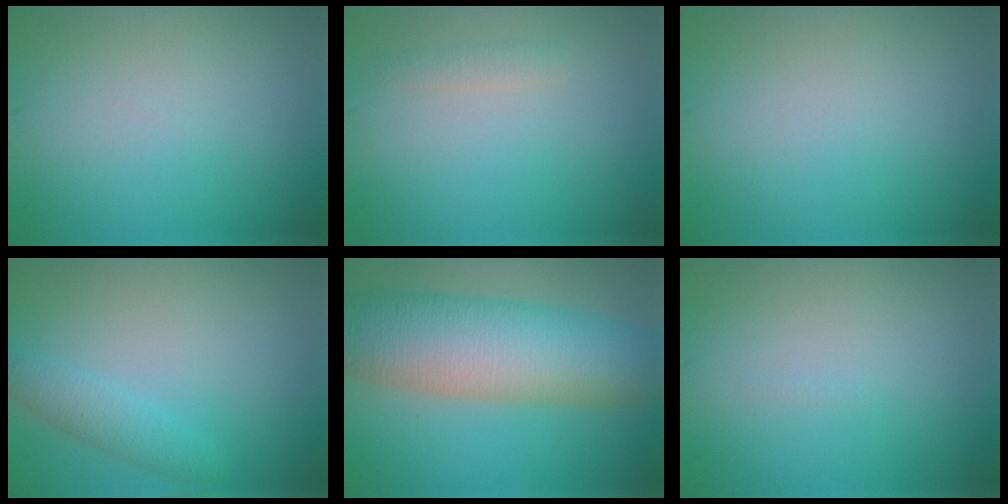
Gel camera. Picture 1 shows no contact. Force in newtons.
{"total": 0.9, "press": 0.9, "slide": 0.0}
{"total": 0.0}
{"total": 1.9, "press": 1.9, "slide": 0.1}
{"total": 10.1, "press": 10.1, "slide": 0.5}
{"total": 0.0}